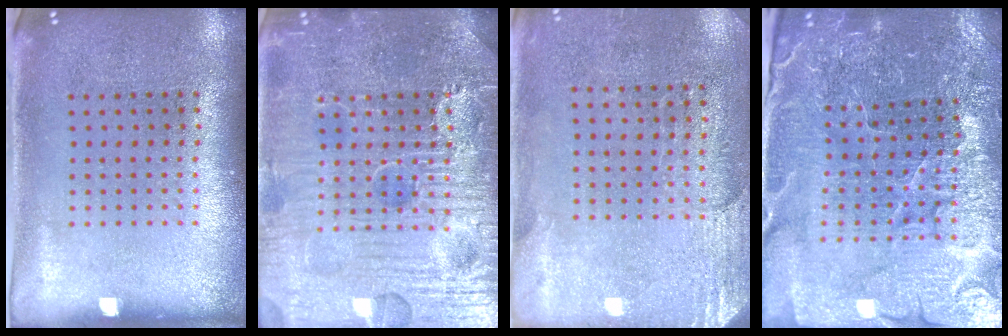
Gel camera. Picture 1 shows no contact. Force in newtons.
{"total": 7.8, "press": 7.8, "slide": 0.9}
{"total": 2.6, "press": 2.3, "slide": 1.2}
{"total": 4.3, "press": 4.2, "slide": 1.0}